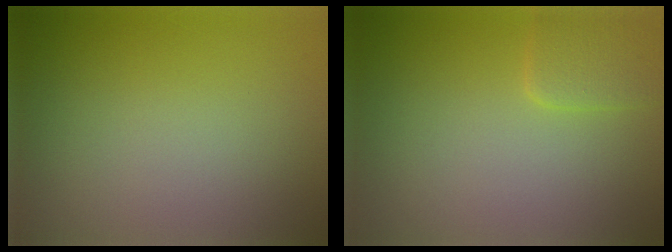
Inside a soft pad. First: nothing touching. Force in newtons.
{"total": 2.1, "press": 2.1, "slide": 0.1}